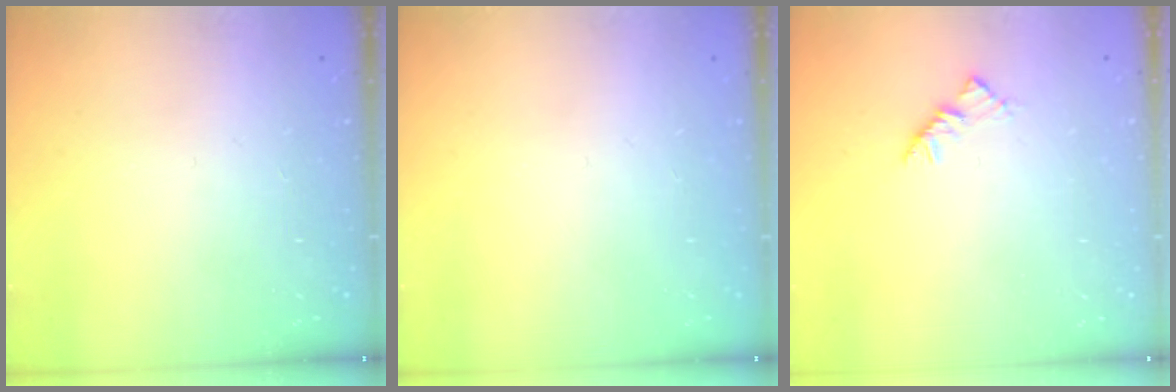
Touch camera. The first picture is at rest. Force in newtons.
{"total": 0.0}
{"total": 2.9, "press": 2.8, "slide": 0.7}